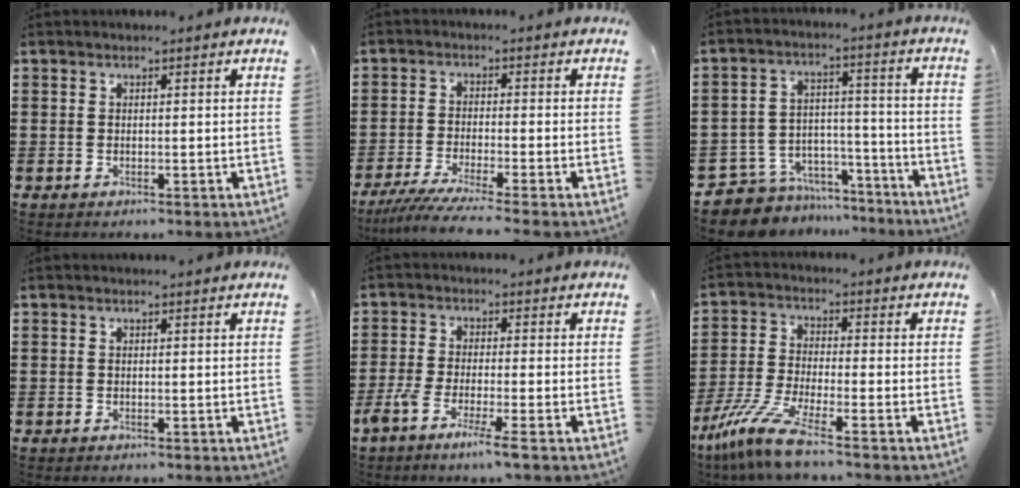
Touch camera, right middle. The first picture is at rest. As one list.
[{"total": 4.5, "force": [-3.9, -0.5, 2.1], "torque": [-0.058, -0.023, -0.078]}, {"total": 7.8, "force": [-7.4, 2.6, 0.3], "torque": [-0.014, 0.014, -0.144]}, {"total": 0.0}, {"total": 4.8, "force": [-3.4, -0.2, 3.4], "torque": [-0.078, -0.017, -0.063]}, {"total": 8.5, "force": [-6.1, 0.7, 5.8], "torque": [-0.140, -0.019, -0.123]}]